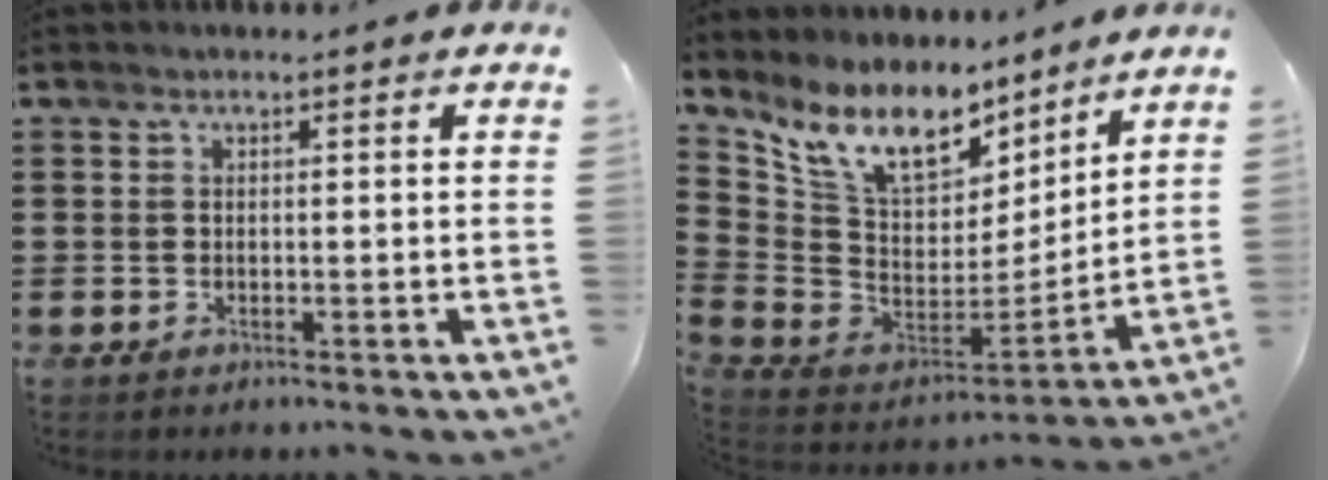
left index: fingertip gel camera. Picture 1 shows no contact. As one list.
[{"total": 12.0, "force": [8.7, 5.1, 6.5], "torque": [-0.175, -0.056, 0.157]}]